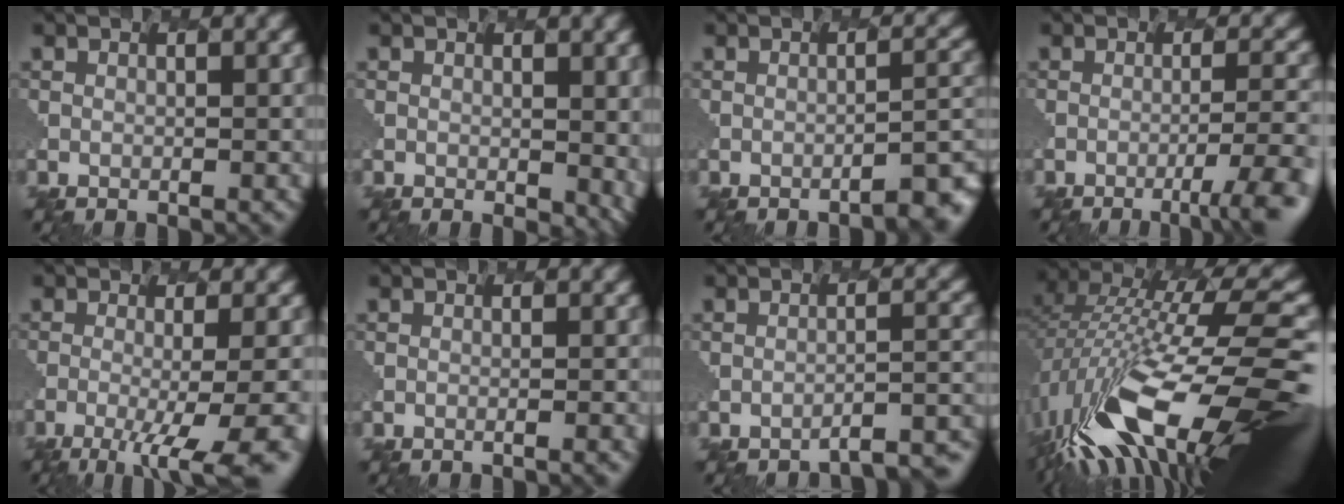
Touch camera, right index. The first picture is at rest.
{"total": 3.7, "force": [-0.3, 1.9, 3.2], "torque": [-0.041, -0.011, 0.009]}
{"total": 3.7, "force": [-2.2, 0.9, 2.8], "torque": [-0.033, 0.005, -0.032]}
{"total": 5.8, "force": [-3.0, 1.0, 4.9], "torque": [-0.069, 0.000, -0.042]}
{"total": 8.0, "force": [-4.0, 2.1, 6.6], "torque": [-0.089, -0.008, -0.053]}
{"total": 1.4, "force": [-0.4, 0.7, 1.1], "torque": [0.005, 0.008, -0.019]}
{"total": 5.1, "force": [-4.5, 0.9, 2.1], "torque": [-0.014, 0.013, -0.057]}
{"total": 14.3, "force": [-5.4, 4.6, 12.4], "torque": [-0.250, 0.025, -0.103]}